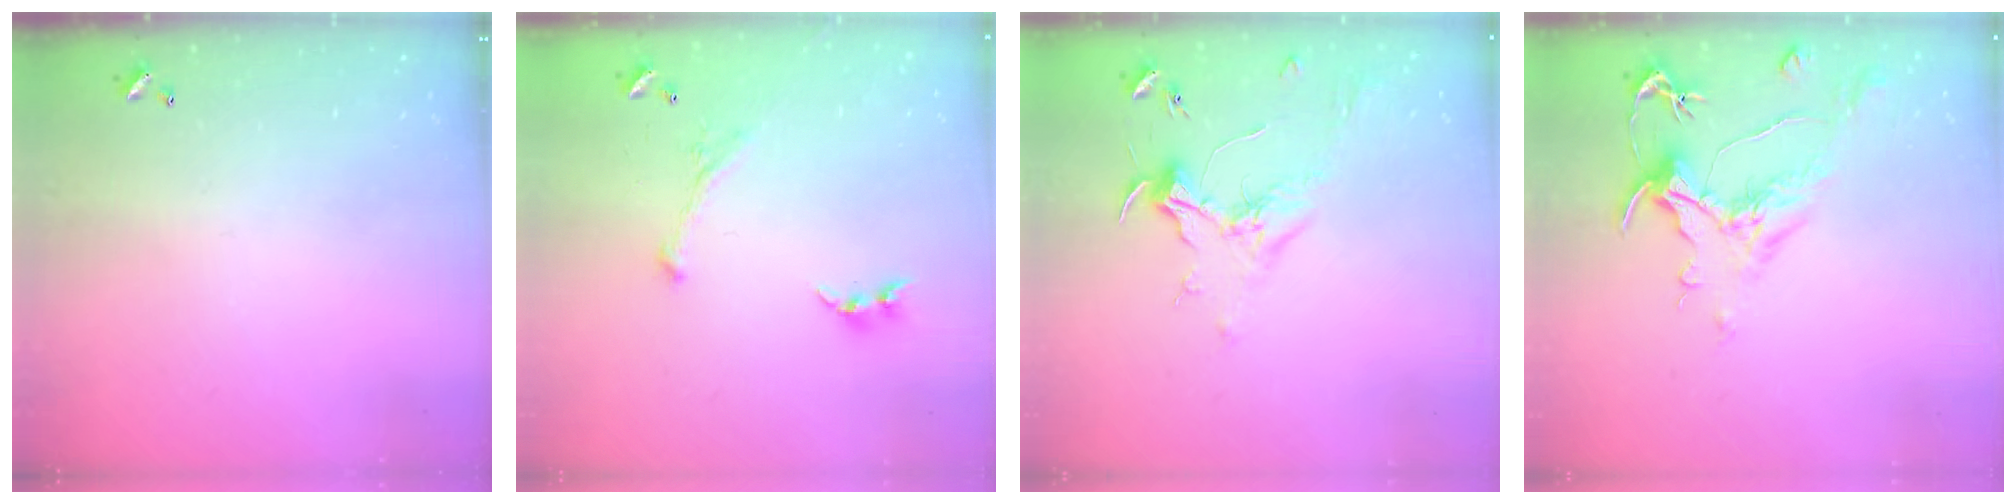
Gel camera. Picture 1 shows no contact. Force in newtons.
{"total": 2.8, "press": 2.6, "slide": 0.9}
{"total": 1.8, "press": 1.7, "slide": 0.7}
{"total": 1.6, "press": 0.6, "slide": 1.4}